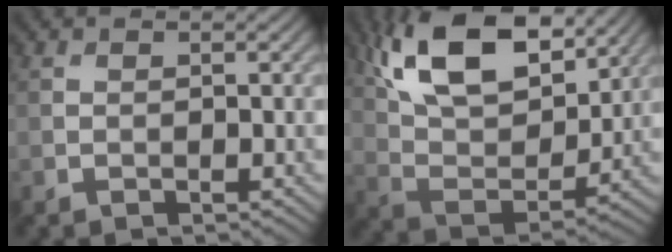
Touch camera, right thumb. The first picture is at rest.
{"total": 16.1, "force": [9.4, 7.6, 10.6], "torque": [-0.214, 0.005, 0.150]}